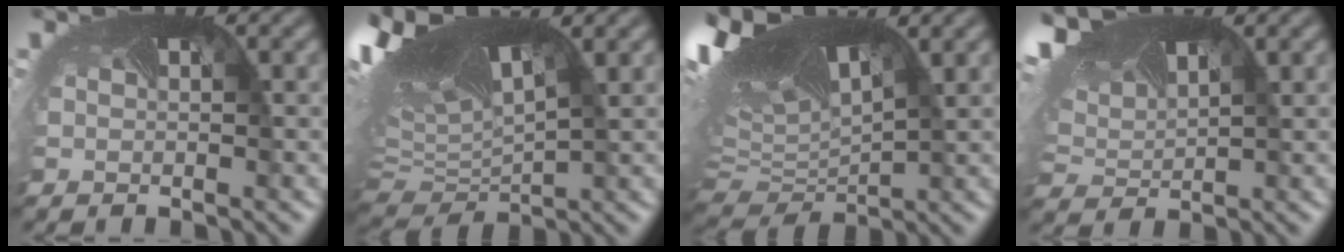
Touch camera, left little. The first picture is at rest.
{"total": 14.5, "force": [5.3, 7.1, 11.5], "torque": [-0.243, 0.023, 0.102]}
{"total": 15.9, "force": [6.2, 7.8, 12.4], "torque": [-0.269, 0.035, 0.117]}
{"total": 8.9, "force": [5.8, 3.8, 5.7], "torque": [-0.136, 0.028, 0.097]}